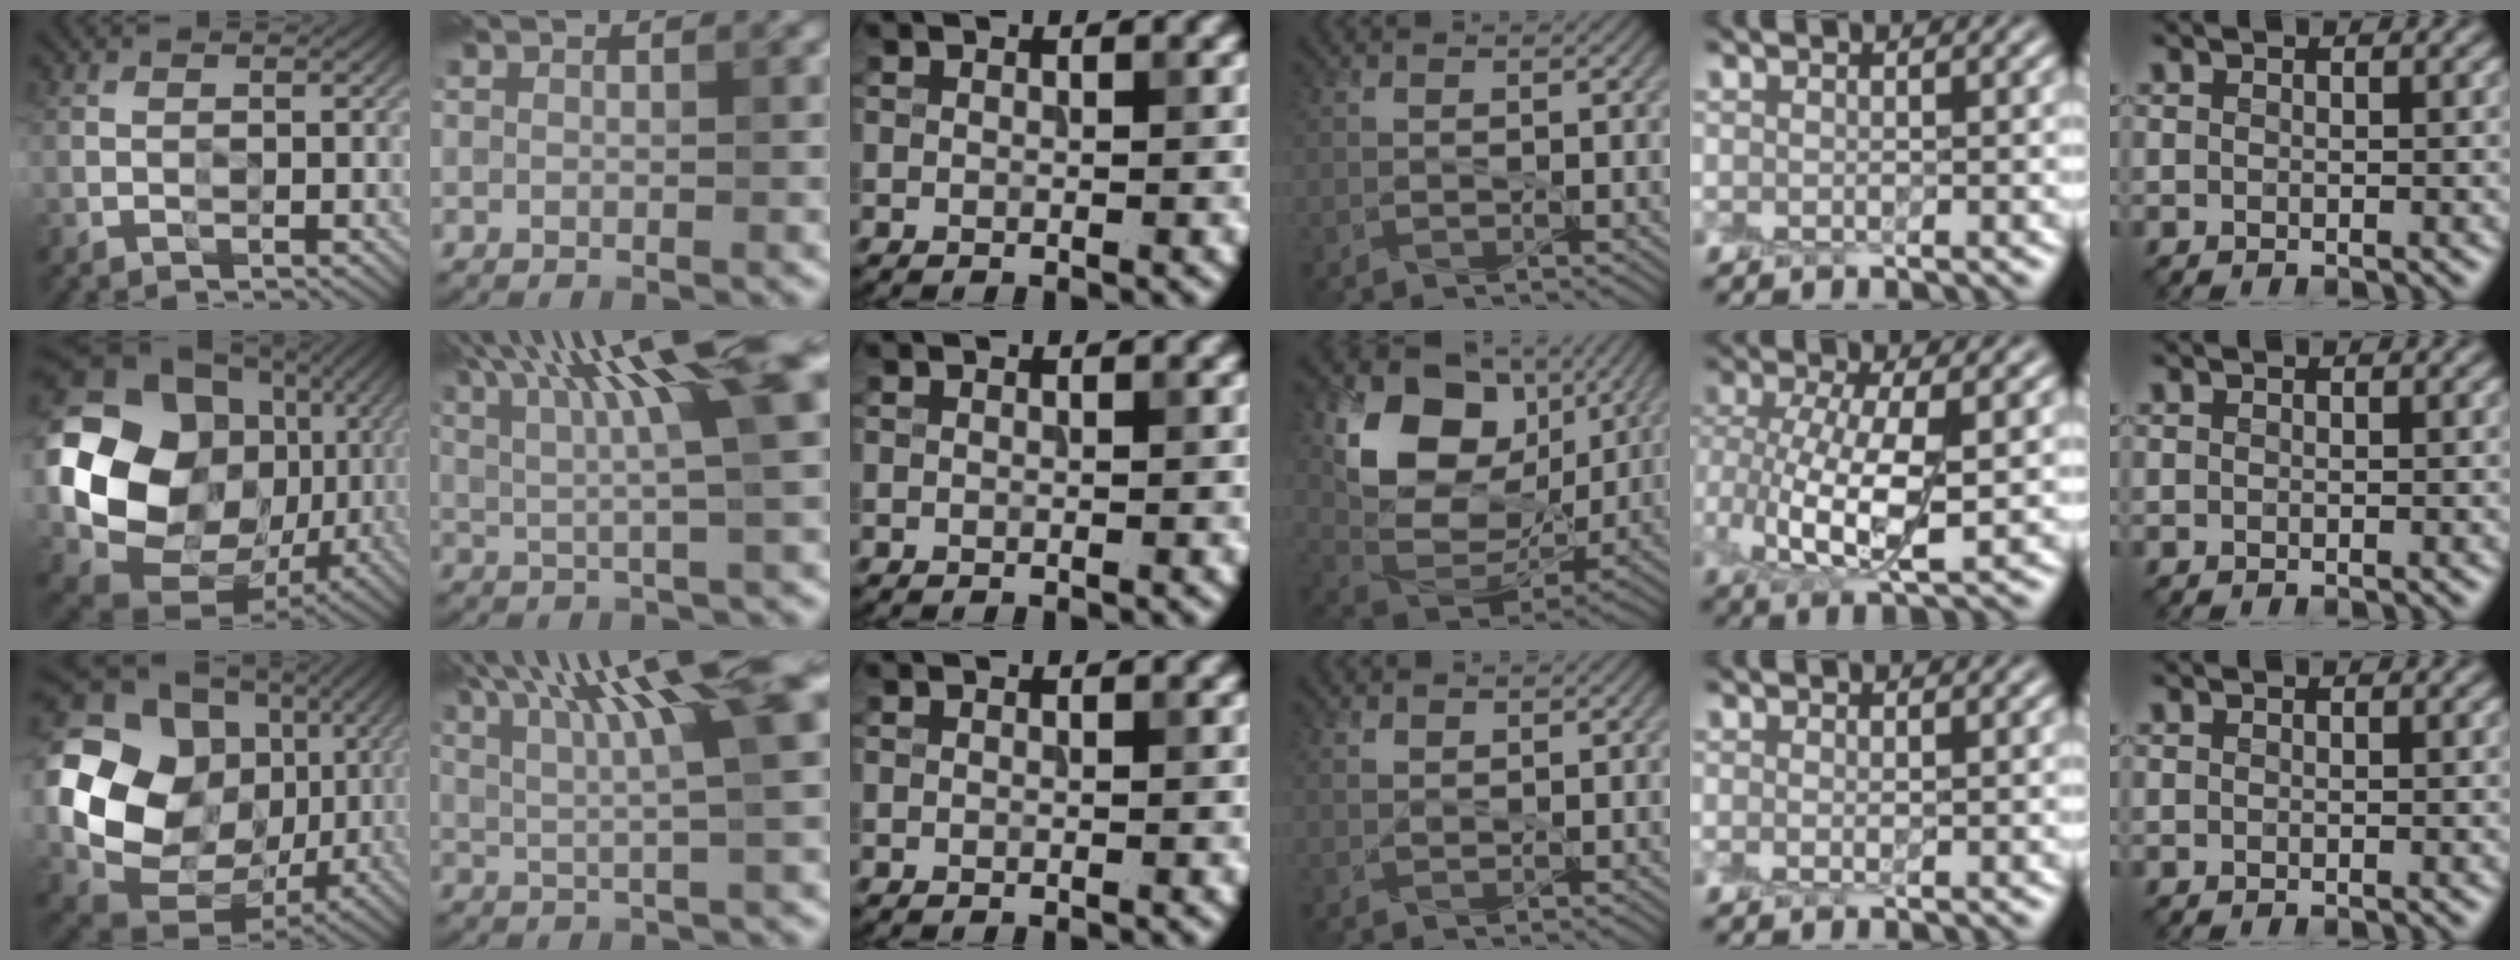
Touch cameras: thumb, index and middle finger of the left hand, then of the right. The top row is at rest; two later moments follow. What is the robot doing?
{"motion": "peel", "object": "plastic screen protector"}